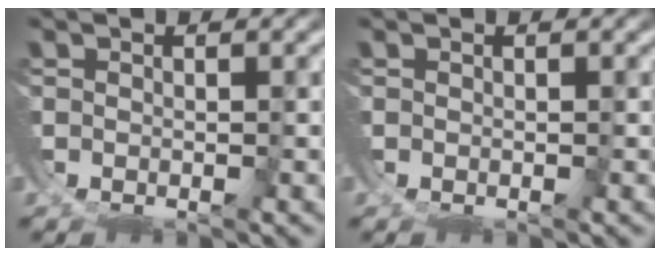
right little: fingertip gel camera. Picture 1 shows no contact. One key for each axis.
{"total": 0.0}